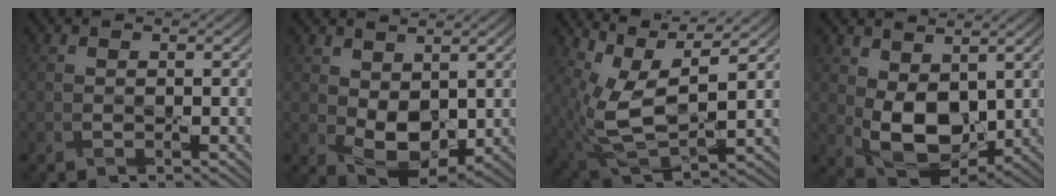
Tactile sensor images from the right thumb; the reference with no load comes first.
{"total": 6.6, "force": [1.1, 4.1, 5.0], "torque": [-0.106, -0.013, 0.025]}
{"total": 10.8, "force": [3.9, 4.4, 9.0], "torque": [-0.214, -0.005, 0.081]}
{"total": 8.7, "force": [1.3, 5.4, 6.6], "torque": [-0.143, -0.016, 0.030]}